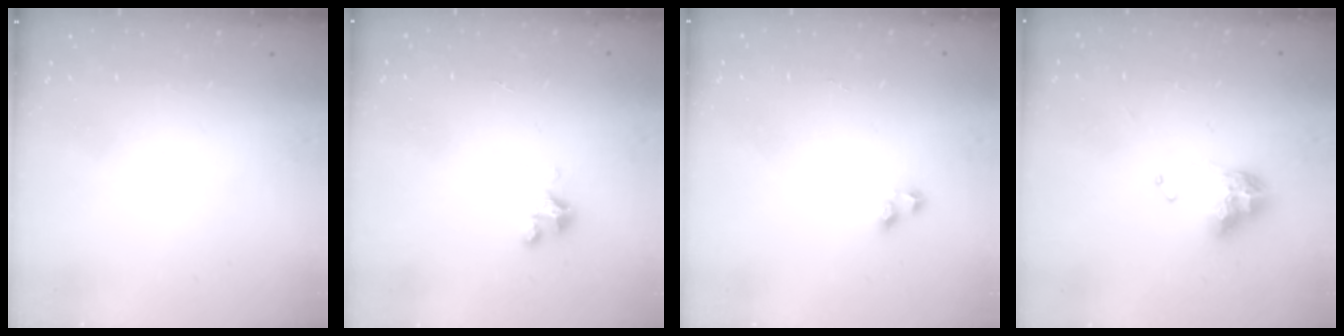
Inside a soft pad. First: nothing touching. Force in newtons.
{"total": 2.5, "press": 2.5, "slide": 0.2}
{"total": 2.7, "press": 2.6, "slide": 0.6}
{"total": 8.8, "press": 8.7, "slide": 1.1}